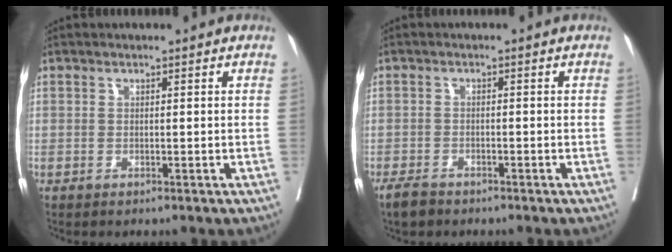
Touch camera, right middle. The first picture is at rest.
{"total": 2.8, "force": [-2.3, 1.1, 1.1], "torque": [-0.023, -0.003, -0.038]}